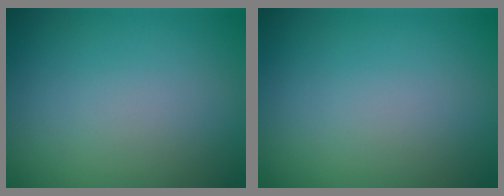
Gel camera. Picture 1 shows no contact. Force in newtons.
{"total": 0.0}